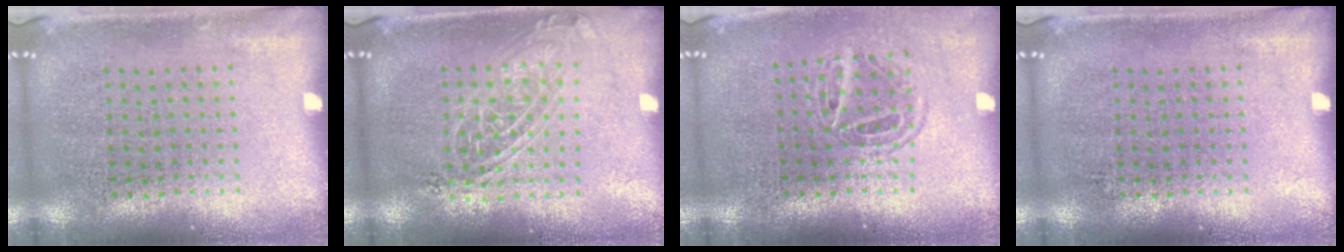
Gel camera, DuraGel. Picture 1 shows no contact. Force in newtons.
{"total": 1.4, "press": 1.2, "slide": 0.7}
{"total": 1.6, "press": 1.2, "slide": 1.0}
{"total": 0.0}